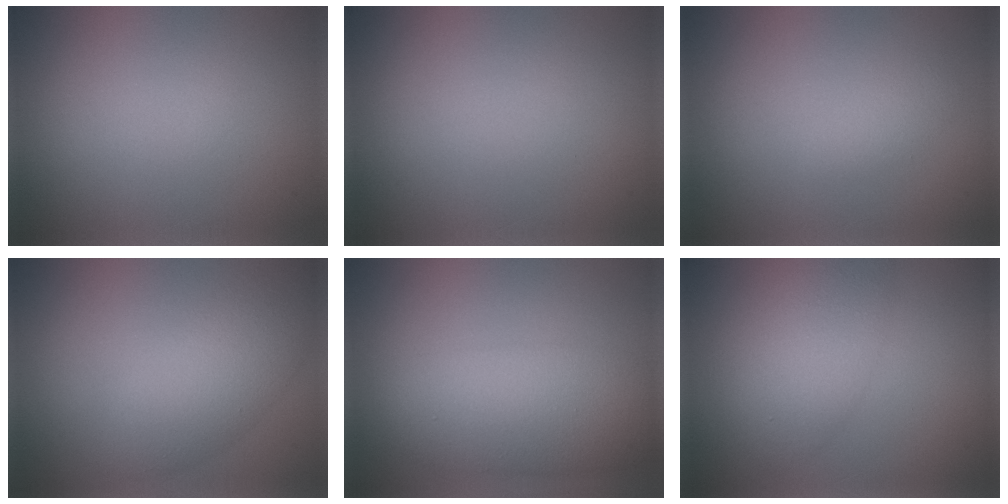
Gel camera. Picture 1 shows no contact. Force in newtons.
{"total": 0.0}
{"total": 1.1, "press": 1.1, "slide": 0.0}
{"total": 4.8, "press": 4.8, "slide": 0.2}
{"total": 6.9, "press": 6.9, "slide": 0.2}
{"total": 4.6, "press": 4.6, "slide": 0.3}